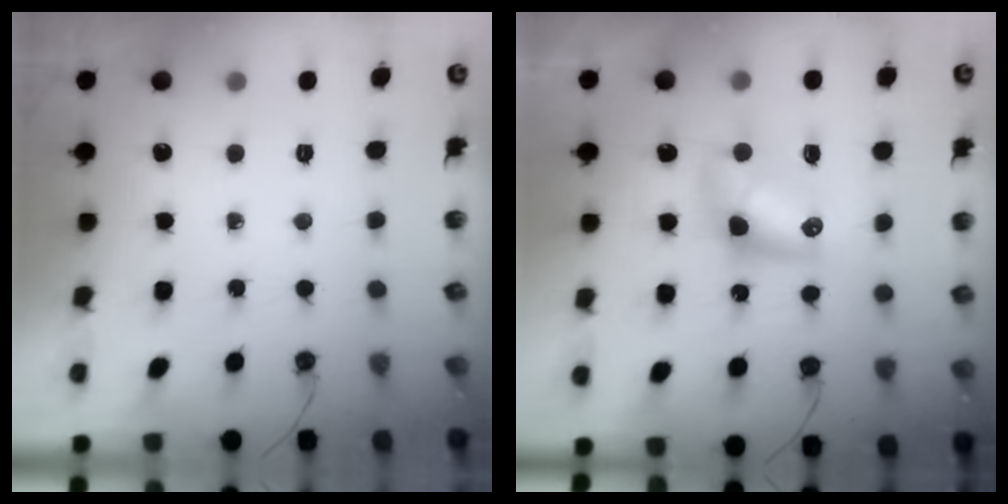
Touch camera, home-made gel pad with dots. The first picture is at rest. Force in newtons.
{"total": 9.0, "press": 9.0, "slide": 0.2}